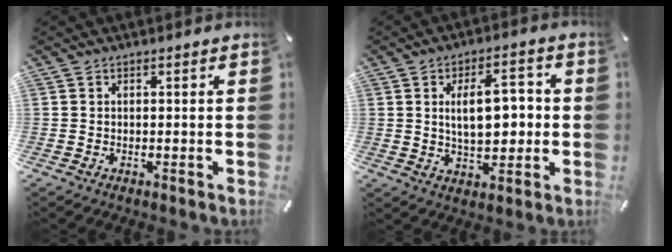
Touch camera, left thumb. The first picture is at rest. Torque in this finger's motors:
{"motor_torque": [1.93, 1.84, 1.25, -0.07, 0.39]}